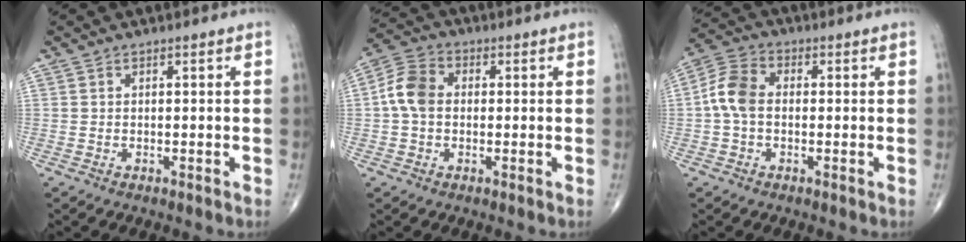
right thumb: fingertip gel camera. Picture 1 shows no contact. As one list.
[{"total": 7.1, "force": [0.1, 5.2, 4.8], "torque": [-0.093, 0.022, -0.008]}, {"total": 7.1, "force": [-0.3, 4.8, 5.3], "torque": [-0.106, 0.022, -0.017]}]